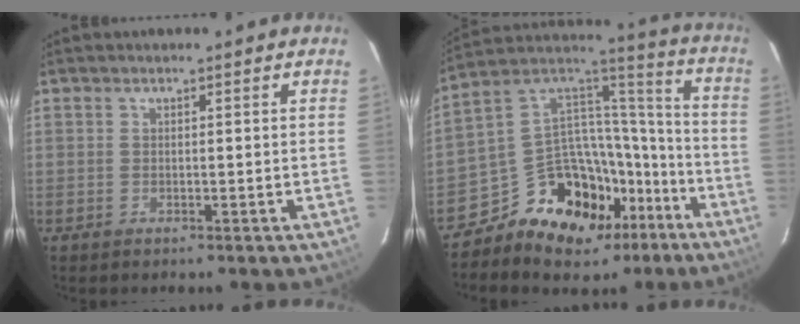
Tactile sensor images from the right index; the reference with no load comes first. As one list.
[{"total": 20.6, "force": [-12.5, 13.7, 9.0], "torque": [-0.179, 0.067, -0.176]}]